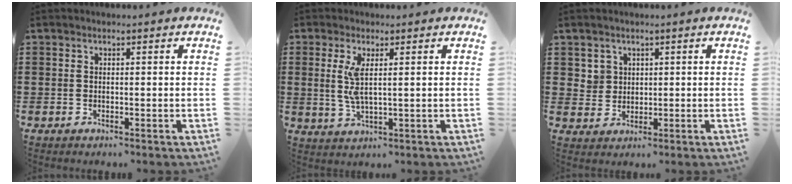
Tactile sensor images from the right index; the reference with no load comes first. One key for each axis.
{"total": 4.4, "fx": 0.9, "fy": 1.0, "fz": 4.2, "tx": -0.092, "ty": -0.004, "tz": 0.013}
{"total": 2.8, "fx": 1.2, "fy": 2.5, "fz": 0.4, "tx": -0.020, "ty": 0.011, "tz": 0.023}